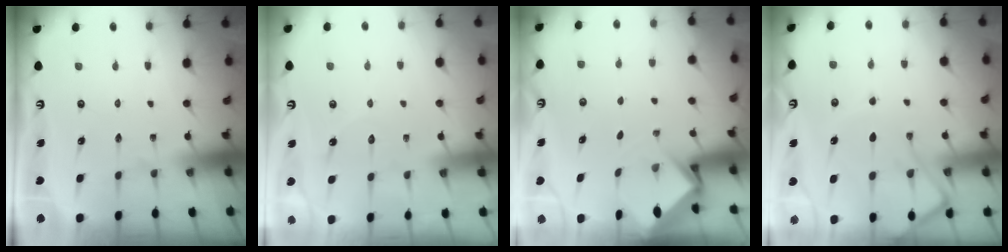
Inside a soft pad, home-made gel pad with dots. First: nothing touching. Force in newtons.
{"total": 4.9, "press": 4.9, "slide": 0.5}
{"total": 2.9, "press": 2.9, "slide": 0.2}
{"total": 10.2, "press": 10.1, "slide": 1.2}